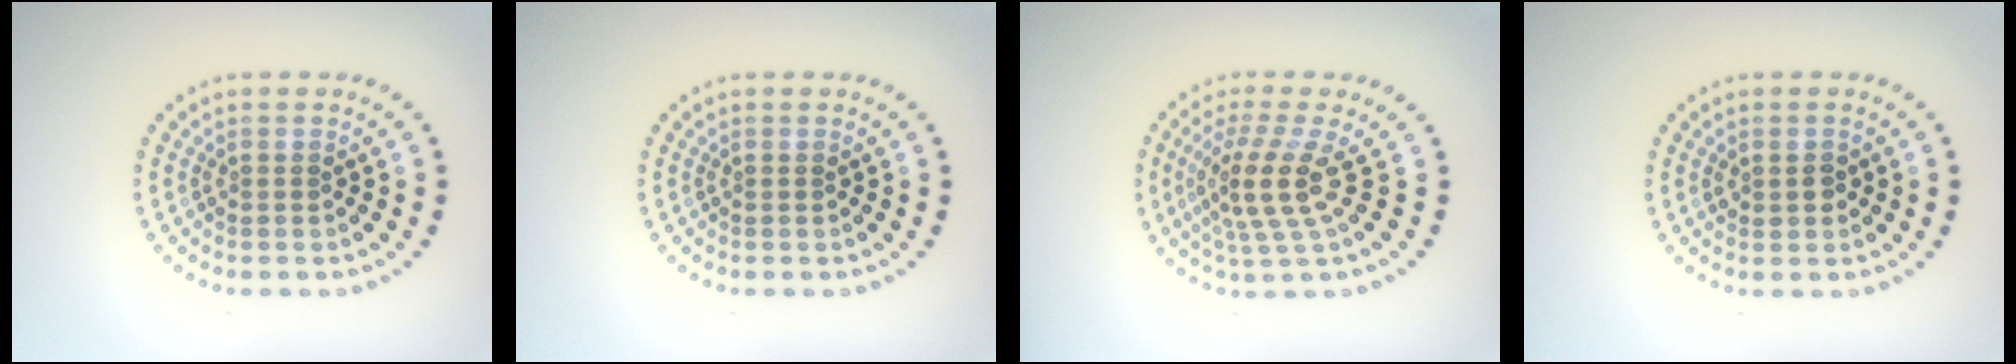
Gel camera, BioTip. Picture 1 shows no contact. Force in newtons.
{"total": 0.0}
{"total": 4.3, "press": 3.0, "slide": 3.0}
{"total": 1.3, "press": 1.2, "slide": 0.3}